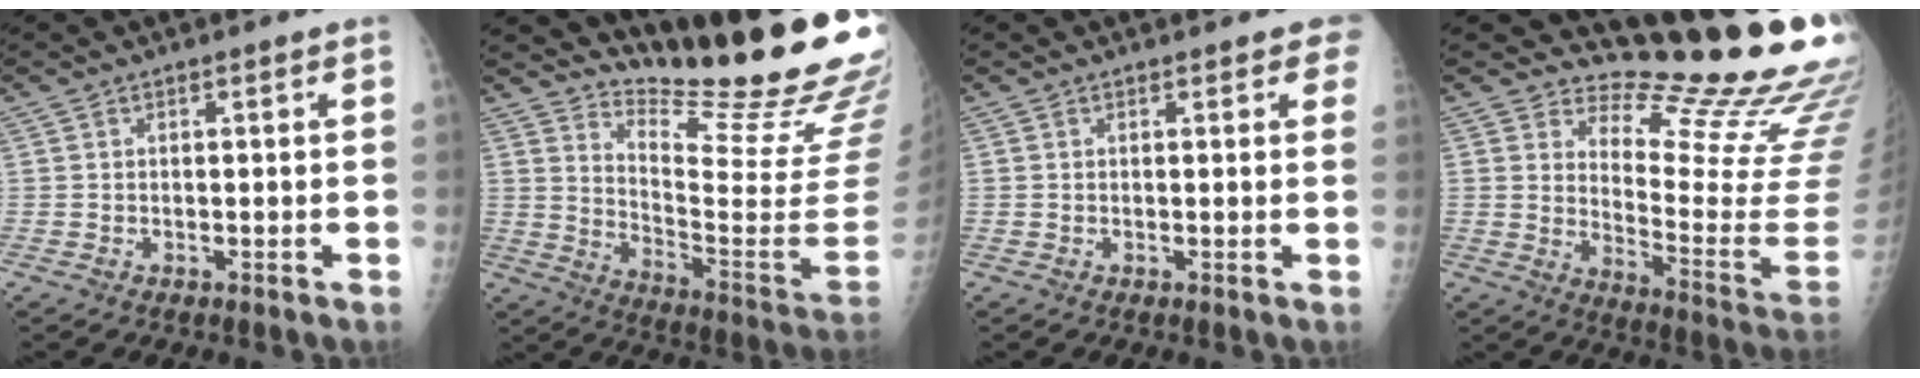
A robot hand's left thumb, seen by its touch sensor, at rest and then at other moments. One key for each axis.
{"total": 23.5, "fx": 19.8, "fy": 3.2, "fz": 12.3, "tx": -0.153, "ty": -0.184, "tz": 0.272}
{"total": 2.4, "fx": 1.7, "fy": 1.3, "fz": 1.1, "tx": 0.014, "ty": -0.002, "tz": 0.008}
{"total": 19.7, "fx": 17.4, "fy": 3.4, "fz": 8.5, "tx": -0.081, "ty": -0.191, "tz": 0.225}